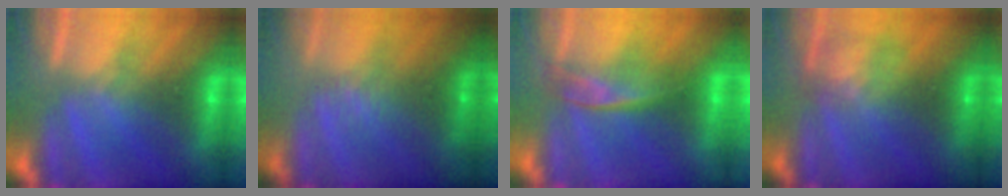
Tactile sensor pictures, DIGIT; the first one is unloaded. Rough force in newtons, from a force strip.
{"total": 2.3}
{"total": 2.2}
{"total": 2.3}